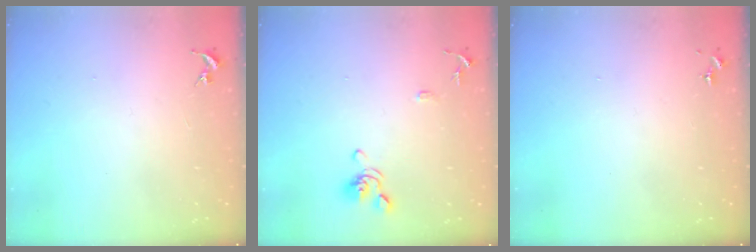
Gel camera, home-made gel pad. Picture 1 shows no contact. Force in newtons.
{"total": 9.3, "press": 9.1, "slide": 1.4}
{"total": 0.0}